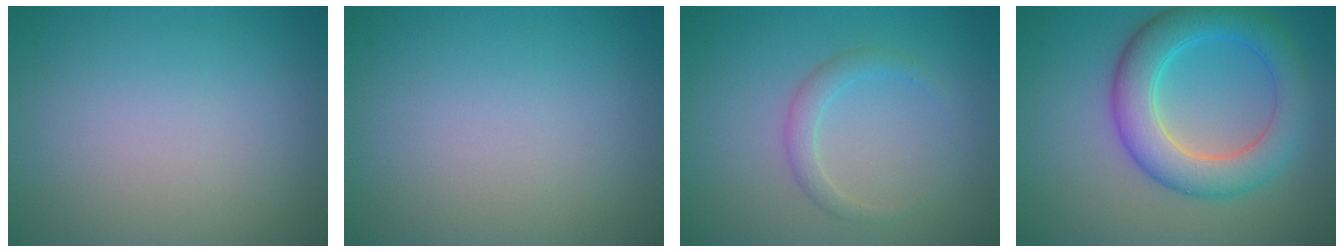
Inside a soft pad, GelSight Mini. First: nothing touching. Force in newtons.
{"total": 0.0}
{"total": 1.7, "press": 1.7, "slide": 0.2}
{"total": 6.5, "press": 6.5, "slide": 0.3}